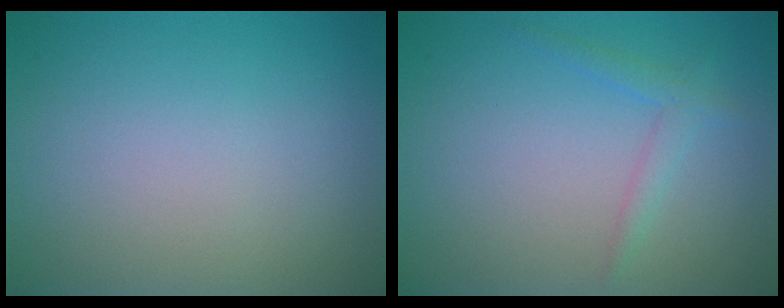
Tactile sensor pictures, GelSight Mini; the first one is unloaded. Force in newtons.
{"total": 1.5, "press": 1.5, "slide": 0.1}